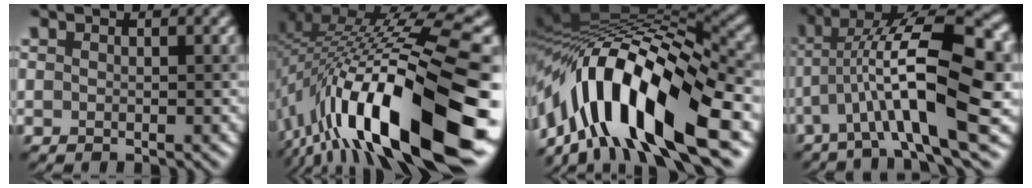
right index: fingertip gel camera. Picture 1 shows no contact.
{"total": 17.9, "force": [-6.1, 4.9, 16.1], "torque": [-0.266, 0.033, -0.111]}
{"total": 14.2, "force": [-4.9, 5.2, 12.3], "torque": [-0.207, 0.019, -0.085]}
{"total": 12.1, "force": [-2.0, 3.5, 11.4], "torque": [-0.198, 0.022, -0.037]}